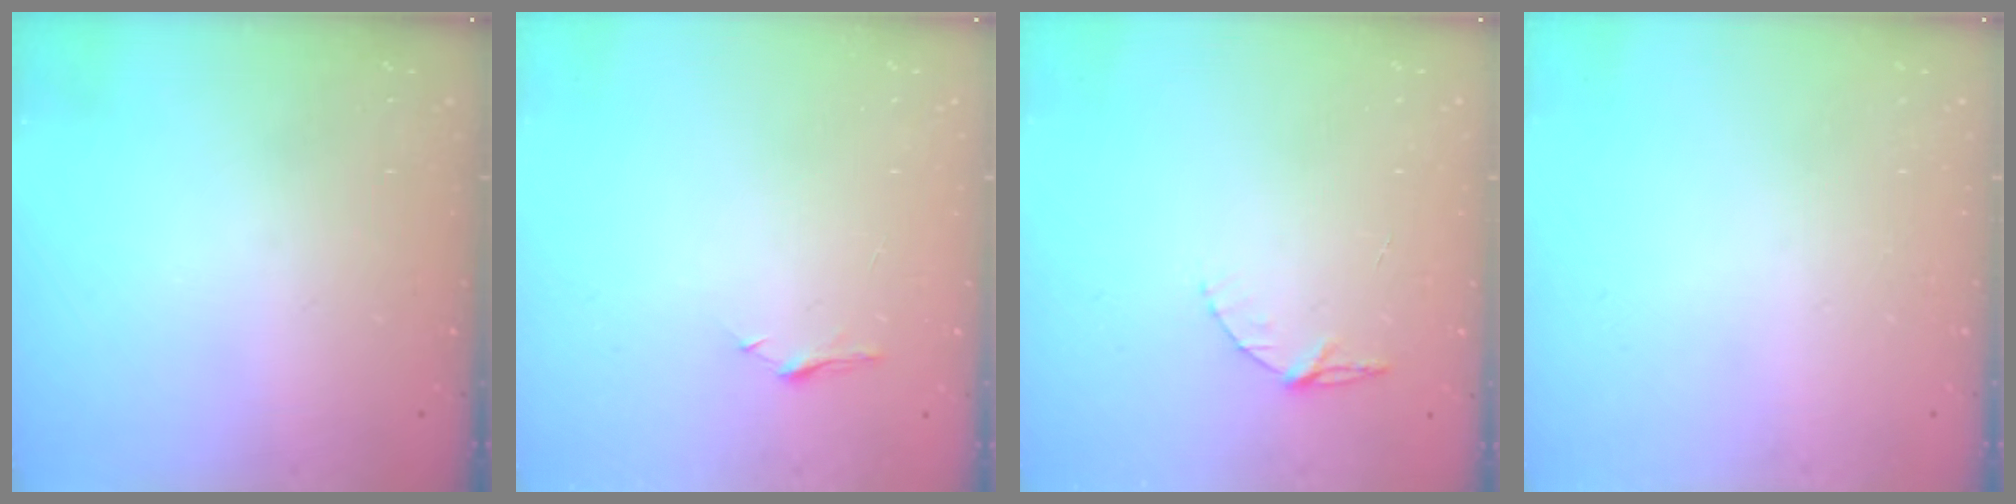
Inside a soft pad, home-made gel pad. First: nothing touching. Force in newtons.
{"total": 5.0, "press": 5.0, "slide": 0.6}
{"total": 5.2, "press": 5.1, "slide": 0.5}
{"total": 0.0}